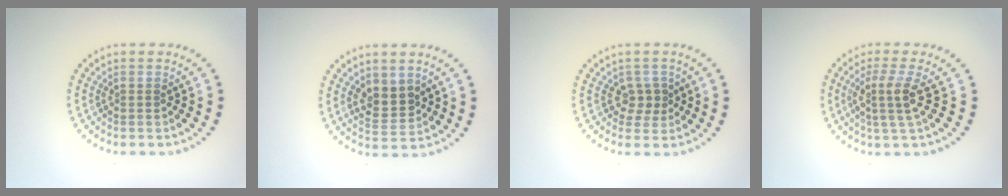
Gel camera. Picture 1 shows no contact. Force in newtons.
{"total": 2.7, "press": 2.5, "slide": 0.9}
{"total": 1.8, "press": 1.6, "slide": 0.9}
{"total": 3.0, "press": 2.3, "slide": 1.9}